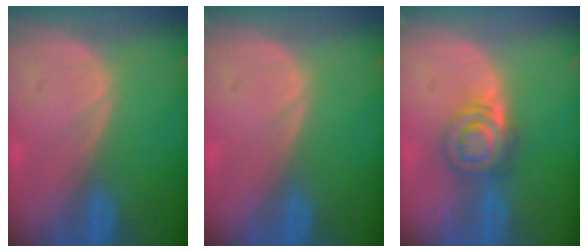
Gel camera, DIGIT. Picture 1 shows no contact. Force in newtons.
{"total": 0.0}
{"total": 6.2, "press": 5.5, "slide": 2.8}